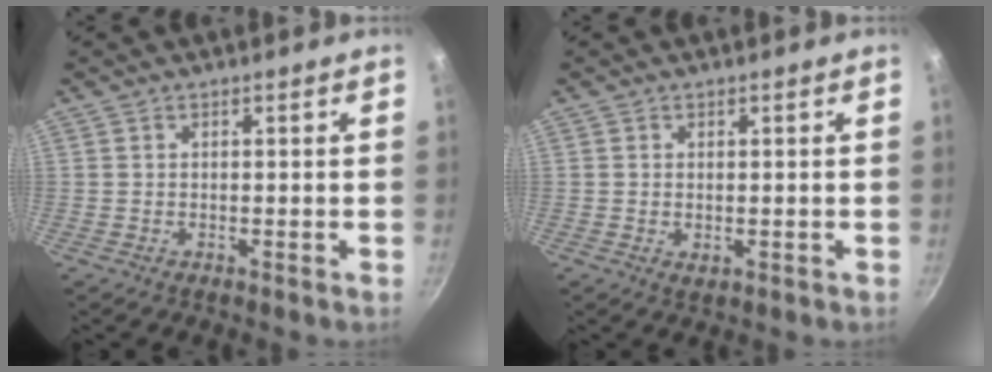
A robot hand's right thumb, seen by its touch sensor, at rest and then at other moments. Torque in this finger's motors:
{"motor_torque": [-0.28, 0.25, -0.50, 0.13, -0.01]}